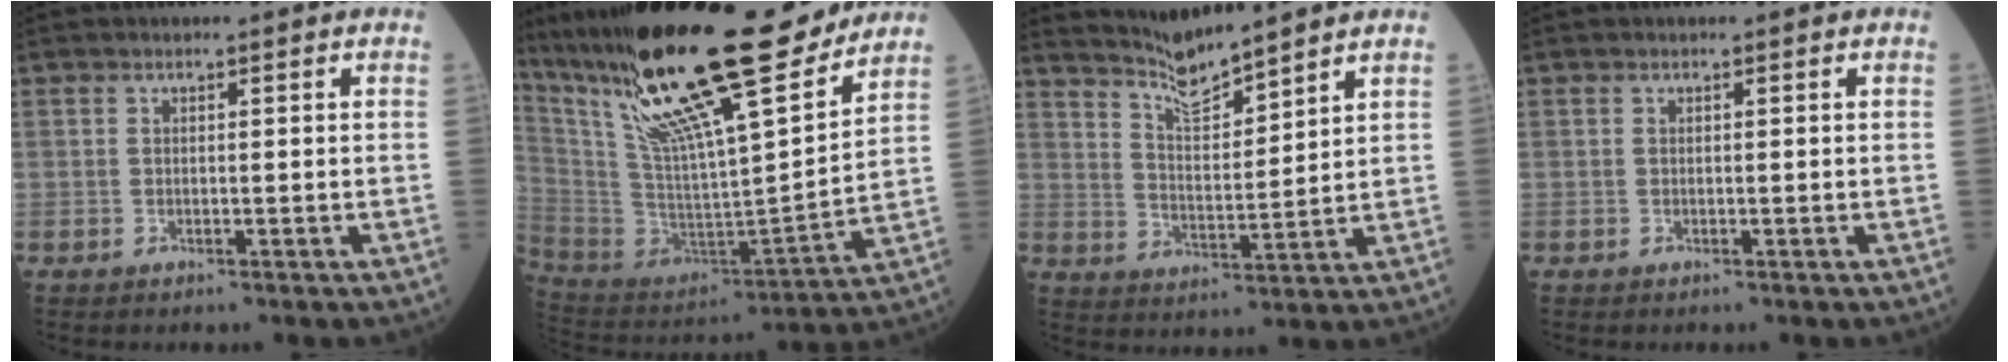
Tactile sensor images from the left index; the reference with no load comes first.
{"total": 26.8, "force": [19.9, 3.3, 17.6], "torque": [-0.319, -0.007, 0.343]}
{"total": 7.8, "force": [7.4, -0.3, 2.3], "torque": [-0.055, -0.002, 0.144]}
{"total": 0.0}